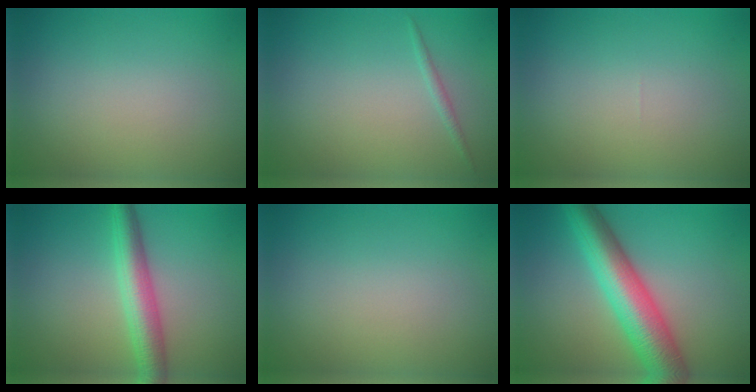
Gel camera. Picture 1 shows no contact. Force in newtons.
{"total": 0.7, "press": 0.7, "slide": 0.0}
{"total": 0.0}
{"total": 4.5, "press": 4.5, "slide": 0.1}
{"total": 0.0}
{"total": 8.5, "press": 8.5, "slide": 0.1}